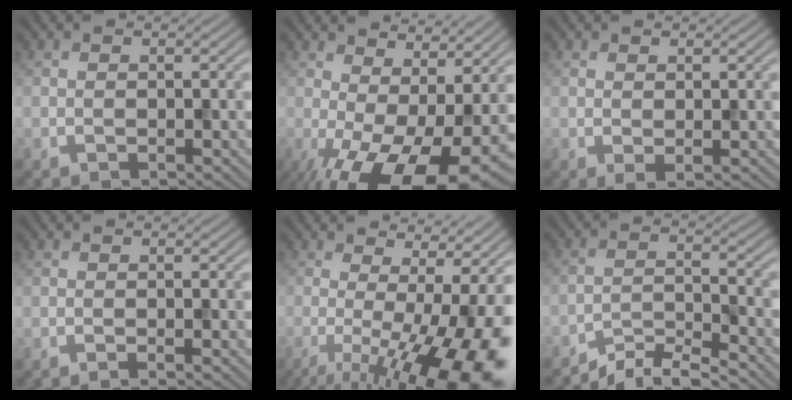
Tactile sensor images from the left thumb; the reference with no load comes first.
{"total": 16.3, "force": [-4.3, 7.0, 14.1], "torque": [-0.238, -0.019, -0.053]}
{"total": 0.9, "force": [0.4, 0.3, 0.8], "torque": [-0.015, -0.002, 0.008]}
{"total": 0.7, "force": [-0.2, 0.0, 0.7], "torque": [-0.012, -0.002, -0.006]}
{"total": 16.6, "force": [-4.2, 4.7, 15.4], "torque": [-0.199, -0.013, -0.055]}
{"total": 4.7, "force": [-4.3, 0.5, 1.8], "torque": [-0.036, 0.001, -0.084]}